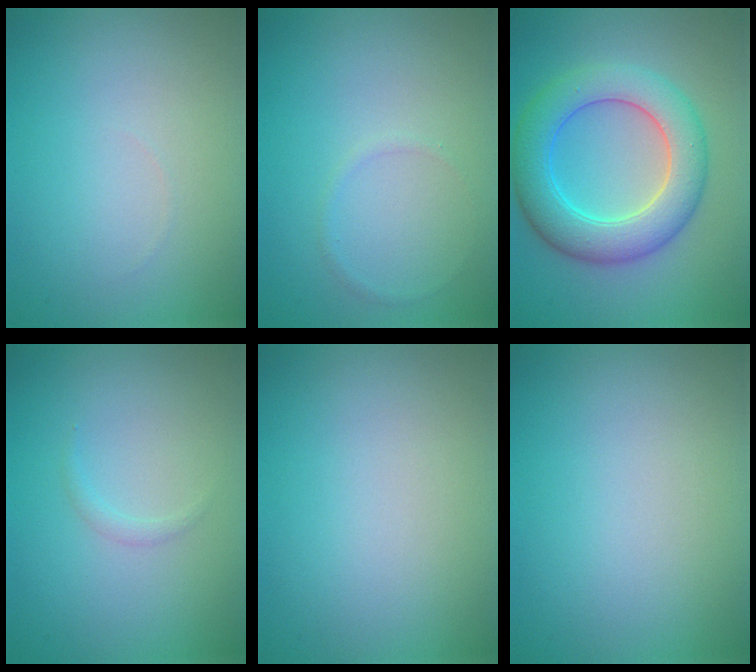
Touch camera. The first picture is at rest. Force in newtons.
{"total": 0.6, "press": 0.6, "slide": 0.1}
{"total": 7.1, "press": 7.1, "slide": 0.4}
{"total": 0.7, "press": 0.7, "slide": 0.1}
{"total": 0.0}
{"total": 0.0}